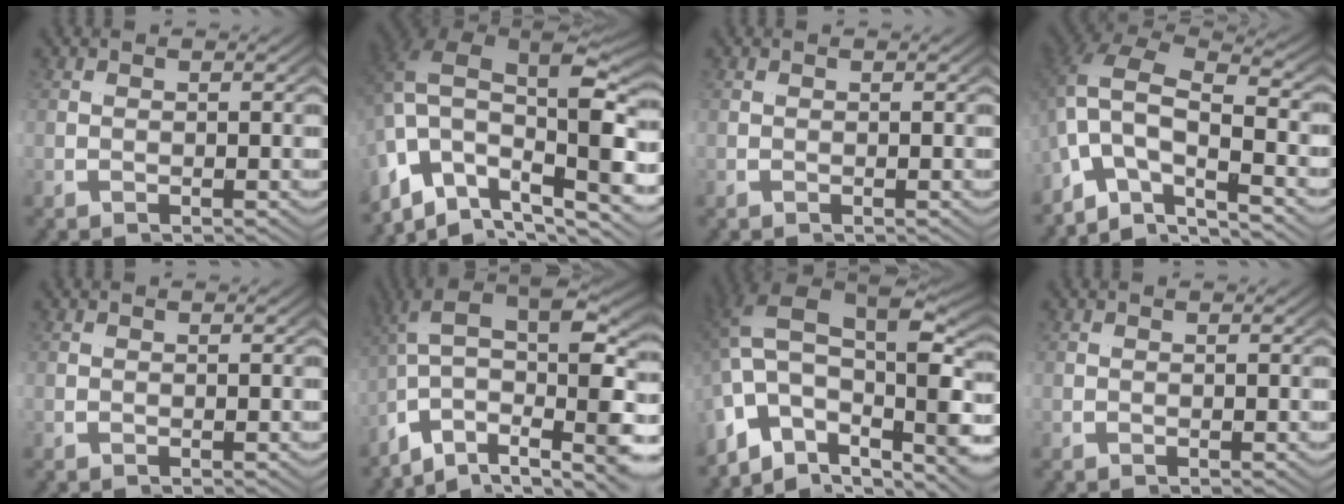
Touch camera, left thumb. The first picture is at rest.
{"total": 12.7, "force": [1.9, 4.9, 11.5], "torque": [-0.203, 0.037, 0.010]}
{"total": 0.0}
{"total": 9.5, "force": [1.4, 6.0, 7.3], "torque": [-0.143, 0.025, -0.009]}
{"total": 0.0}
{"total": 14.2, "force": [-0.1, 8.6, 11.2], "torque": [-0.189, -0.002, -0.015]}
{"total": 14.1, "force": [0.0, 7.4, 12.0], "torque": [-0.214, 0.009, -0.014]}
{"total": 0.0}